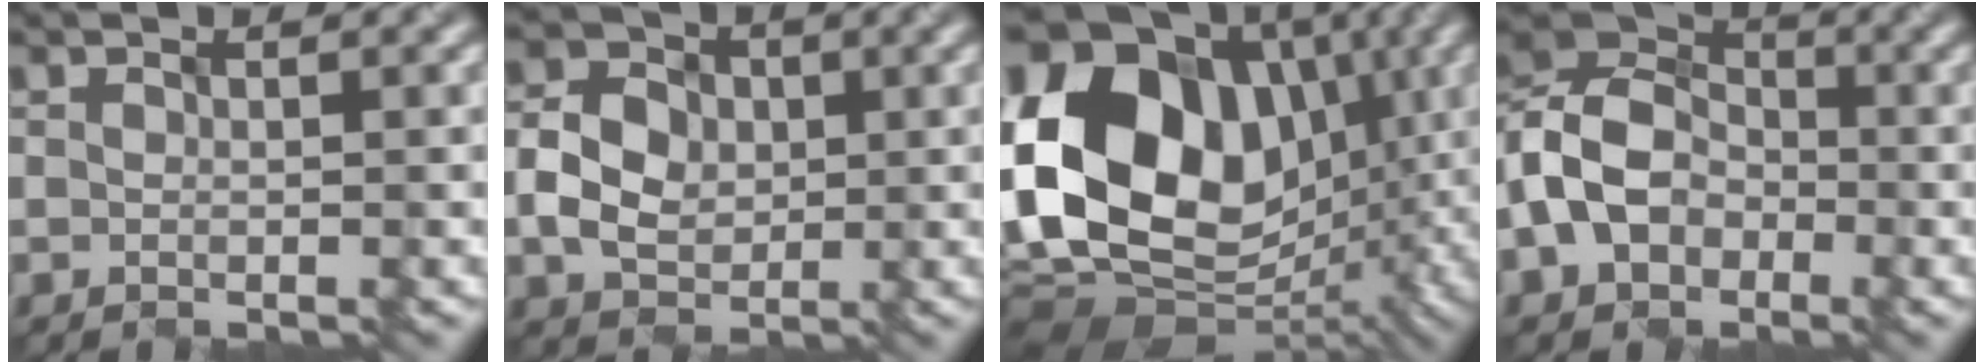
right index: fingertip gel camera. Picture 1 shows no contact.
{"total": 4.2, "force": [-0.5, 3.6, 2.1], "torque": [-0.047, 0.002, -0.010]}
{"total": 18.6, "force": [1.5, 14.1, 12.0], "torque": [-0.217, 0.022, 0.029]}
{"total": 7.7, "force": [-2.7, 5.8, 4.3], "torque": [-0.091, 0.009, -0.060]}